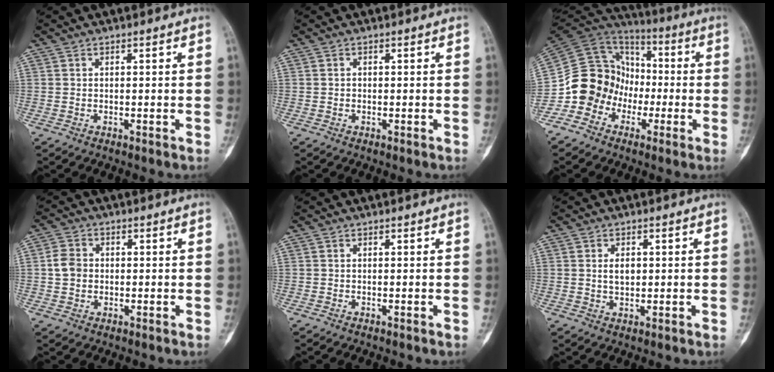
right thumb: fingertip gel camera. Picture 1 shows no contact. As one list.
[{"total": 0.5, "force": [0.0, 0.5, 0.2], "torque": [-0.003, 0.002, -0.001]}, {"total": 15.7, "force": [-5.3, 13.9, 5.0], "torque": [-0.064, 0.090, -0.097]}, {"total": 4.7, "force": [0.1, 3.9, 2.6], "torque": [-0.042, 0.006, -0.003]}, {"total": 0.0}, {"total": 3.1, "force": [0.5, 2.0, 2.3], "torque": [-0.032, -0.002, 0.012]}]